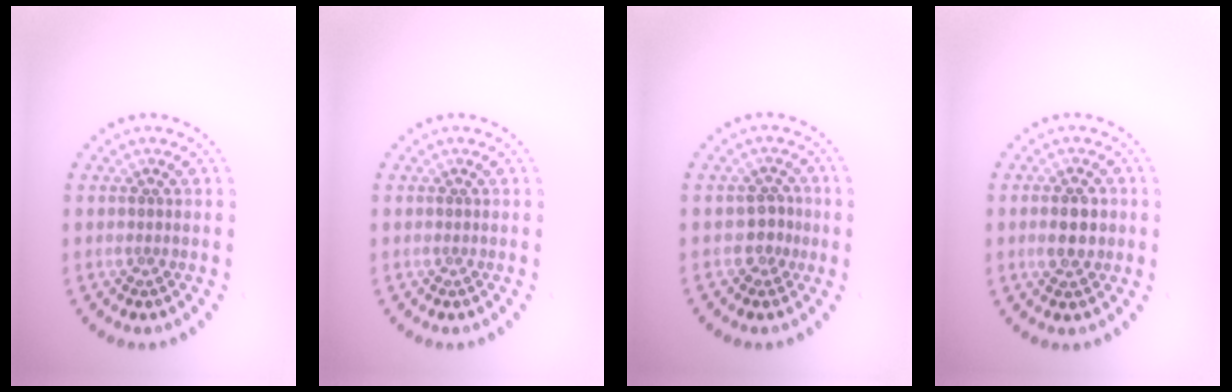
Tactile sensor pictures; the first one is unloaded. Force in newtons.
{"total": 0.0}
{"total": 1.7, "press": 1.4, "slide": 1.0}
{"total": 2.9, "press": 2.9, "slide": 0.1}